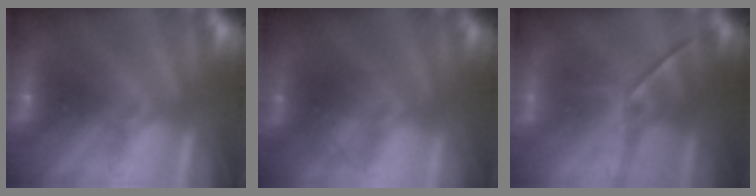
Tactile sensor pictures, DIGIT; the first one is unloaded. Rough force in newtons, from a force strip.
{"total": 2.0}
{"total": 1.2}